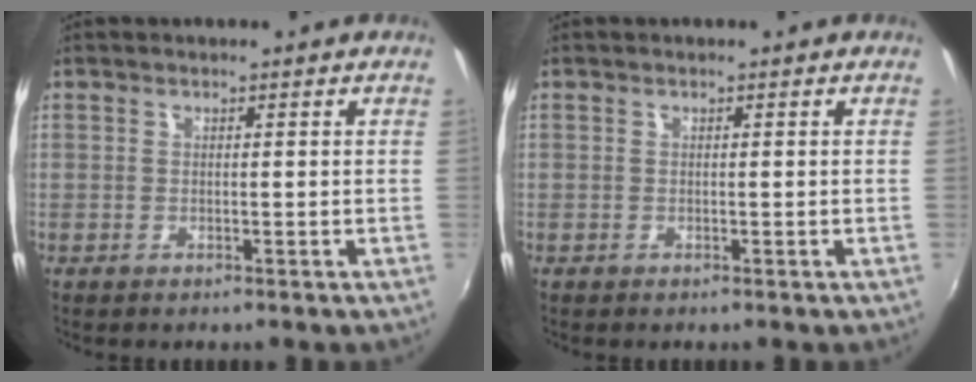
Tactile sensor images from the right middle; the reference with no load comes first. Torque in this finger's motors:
{"motor_torque": [-0.32, -0.07, -0.06, -0.01]}